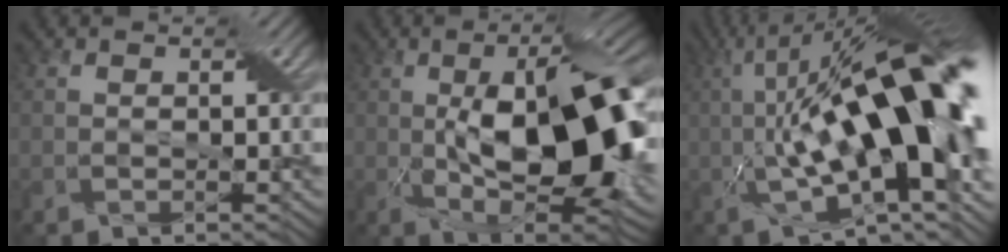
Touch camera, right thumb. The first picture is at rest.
{"total": 17.9, "force": [-0.3, 7.4, 16.3], "torque": [-0.246, 0.009, -0.009]}
{"total": 20.7, "force": [0.1, 6.5, 19.6], "torque": [-0.295, 0.030, -0.010]}